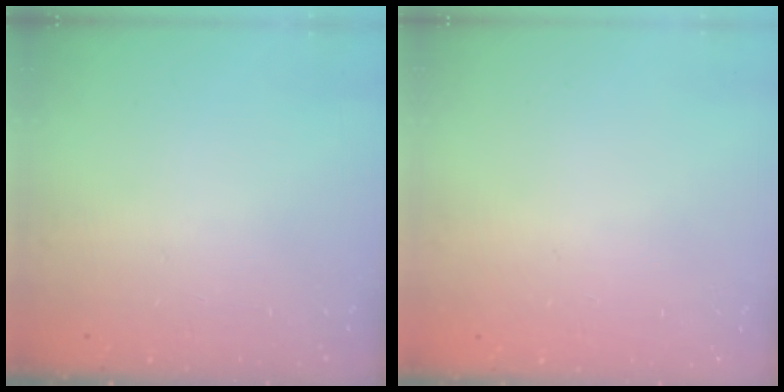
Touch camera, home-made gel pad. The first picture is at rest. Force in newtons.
{"total": 0.0}